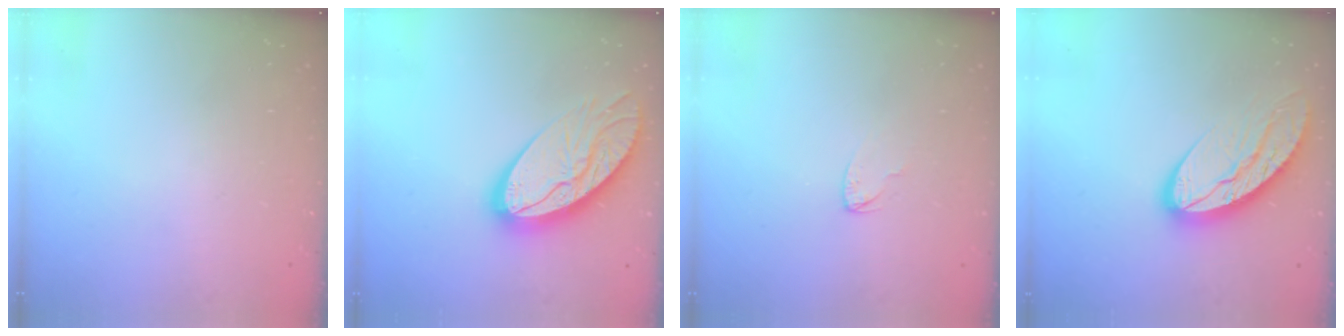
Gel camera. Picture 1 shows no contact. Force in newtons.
{"total": 17.7, "press": 17.7, "slide": 1.6}
{"total": 2.6, "press": 2.6, "slide": 0.3}
{"total": 12.2, "press": 12.1, "slide": 1.1}